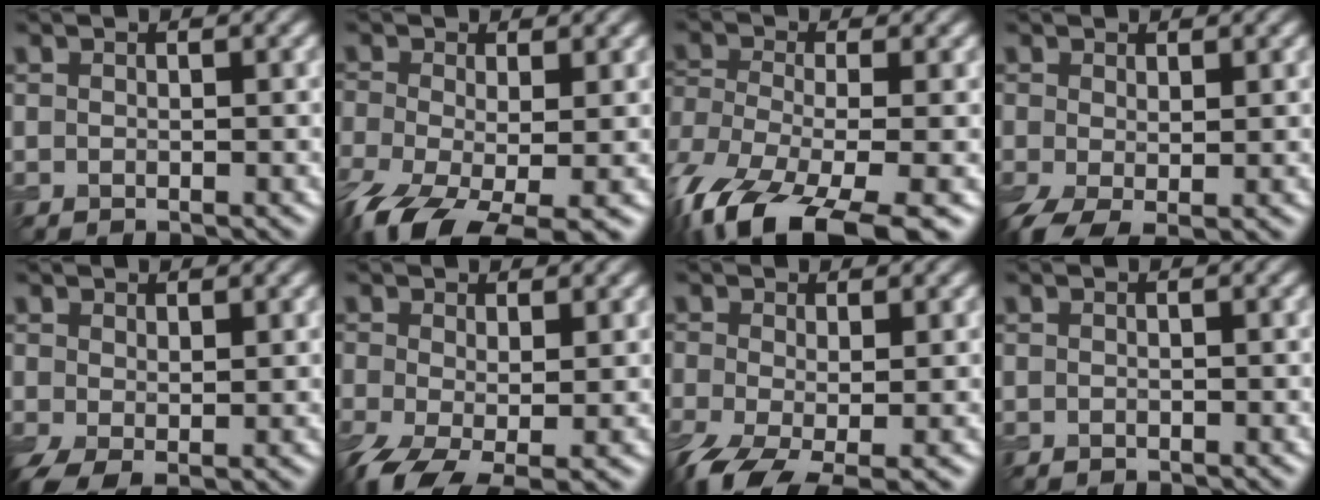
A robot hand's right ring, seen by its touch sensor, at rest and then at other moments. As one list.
[{"total": 8.5, "force": [-3.8, 3.9, 6.6], "torque": [-0.141, -0.034, -0.064]}, {"total": 11.2, "force": [-6.8, 4.2, 7.8], "torque": [-0.158, -0.021, -0.125]}, {"total": 3.7, "force": [-0.9, 1.8, 3.1], "torque": [-0.073, -0.012, -0.016]}, {"total": 2.9, "force": [-0.2, 1.5, 2.5], "torque": [-0.059, -0.007, -0.004]}, {"total": 6.7, "force": [-2.4, 3.3, 5.3], "torque": [-0.120, -0.026, -0.040]}, {"total": 7.0, "force": [-3.0, 3.2, 5.4], "torque": [-0.123, -0.024, -0.056]}, {"total": 0.0}]